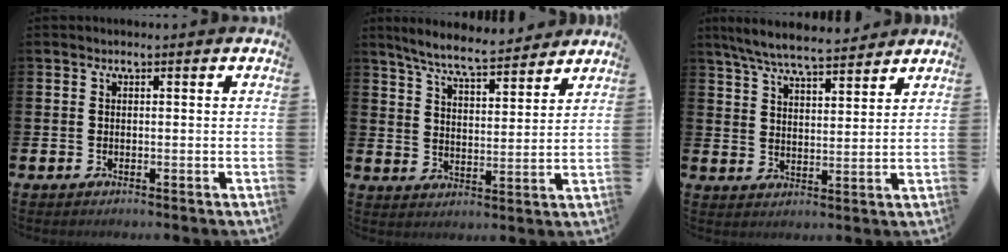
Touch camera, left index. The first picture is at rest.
{"total": 7.4, "force": [7.0, 0.7, 2.4], "torque": [-0.077, -0.036, 0.124]}
{"total": 7.0, "force": [6.6, 0.8, 2.2], "torque": [-0.070, -0.027, 0.119]}